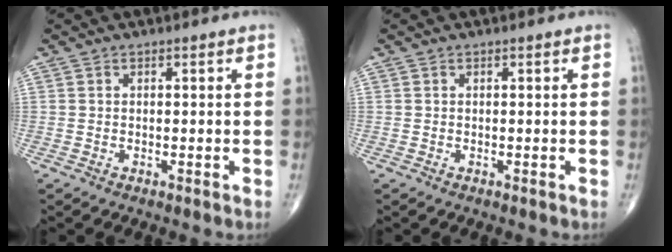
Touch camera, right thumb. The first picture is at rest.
{"total": 0.0}